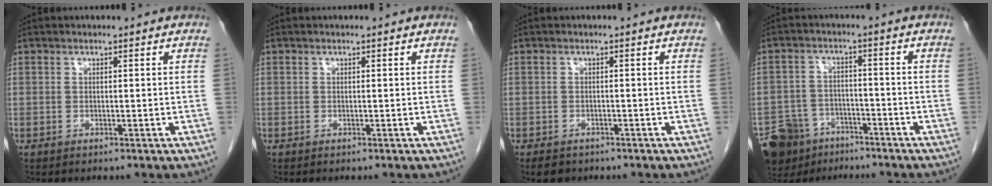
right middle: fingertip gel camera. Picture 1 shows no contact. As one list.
[{"total": 0.0}, {"total": 3.1, "force": [-2.4, 1.7, 1.0], "torque": [-0.017, -0.001, -0.030]}, {"total": 9.5, "force": [-7.1, 5.9, 2.0], "torque": [-0.050, 0.008, -0.115]}]